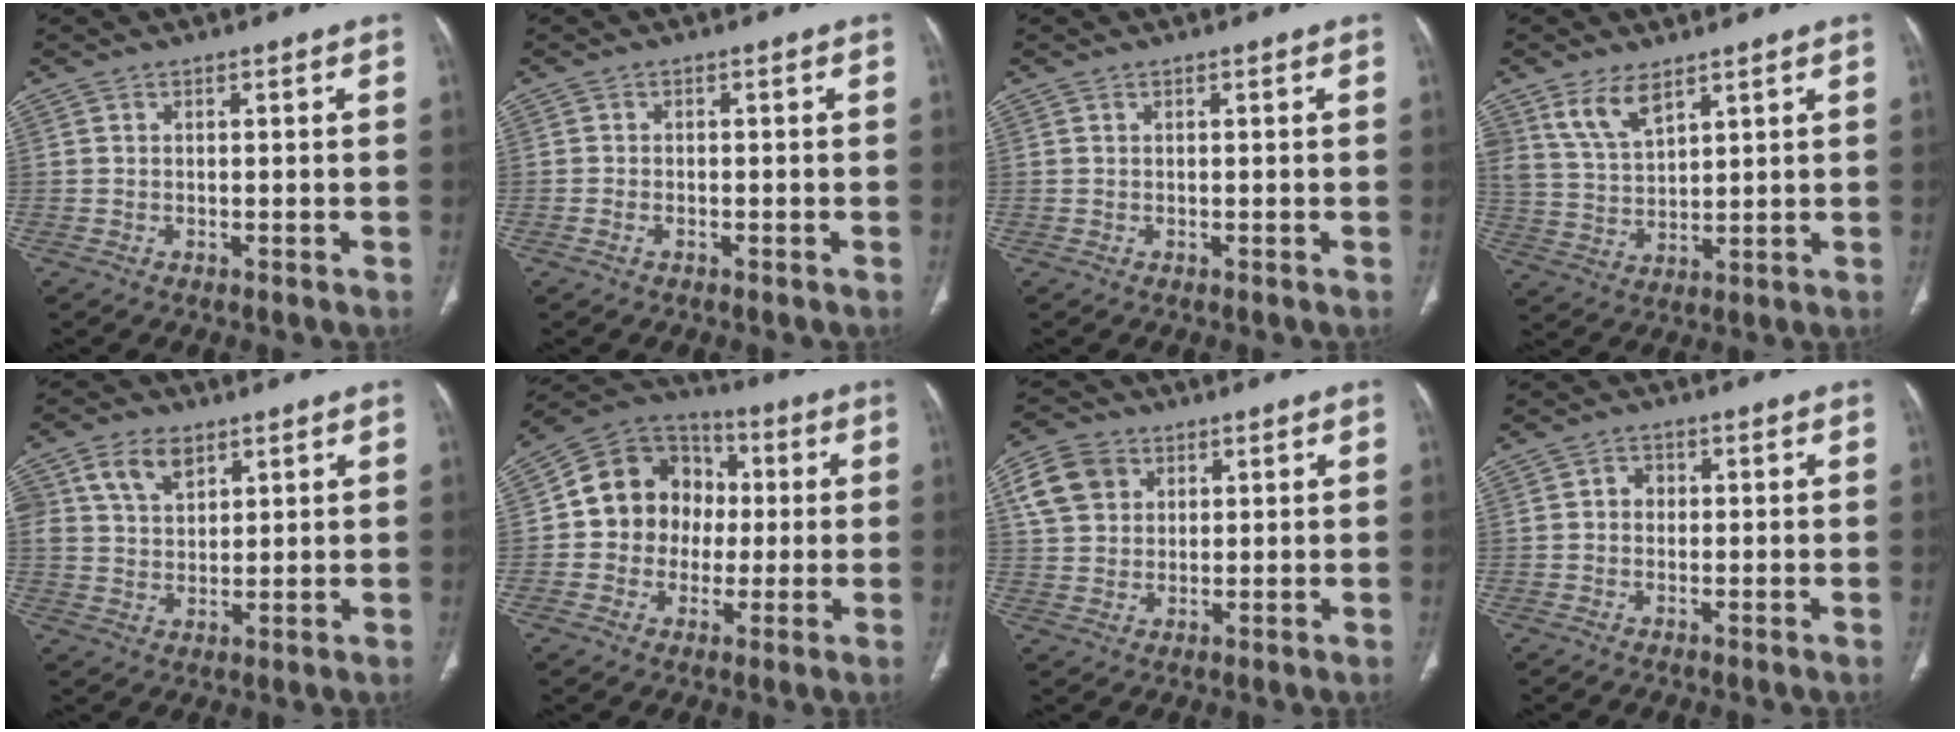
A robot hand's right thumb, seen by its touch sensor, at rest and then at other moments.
{"total": 1.1, "force": [-0.6, 0.6, 0.7], "torque": [-0.018, 0.004, -0.011]}
{"total": 0.0}
{"total": 7.2, "force": [4.8, 3.3, 4.2], "torque": [-0.073, -0.024, 0.103]}
{"total": 7.9, "force": [4.2, 5.0, 4.5], "torque": [-0.068, -0.013, 0.081]}
{"total": 14.6, "force": [0.3, 12.9, 6.8], "torque": [-0.070, 0.029, -0.003]}
{"total": 8.8, "force": [3.4, 6.9, 4.2], "torque": [-0.064, 0.000, 0.065]}
{"total": 2.1, "force": [0.0, 1.9, 1.0], "torque": [-0.002, 0.007, -0.005]}